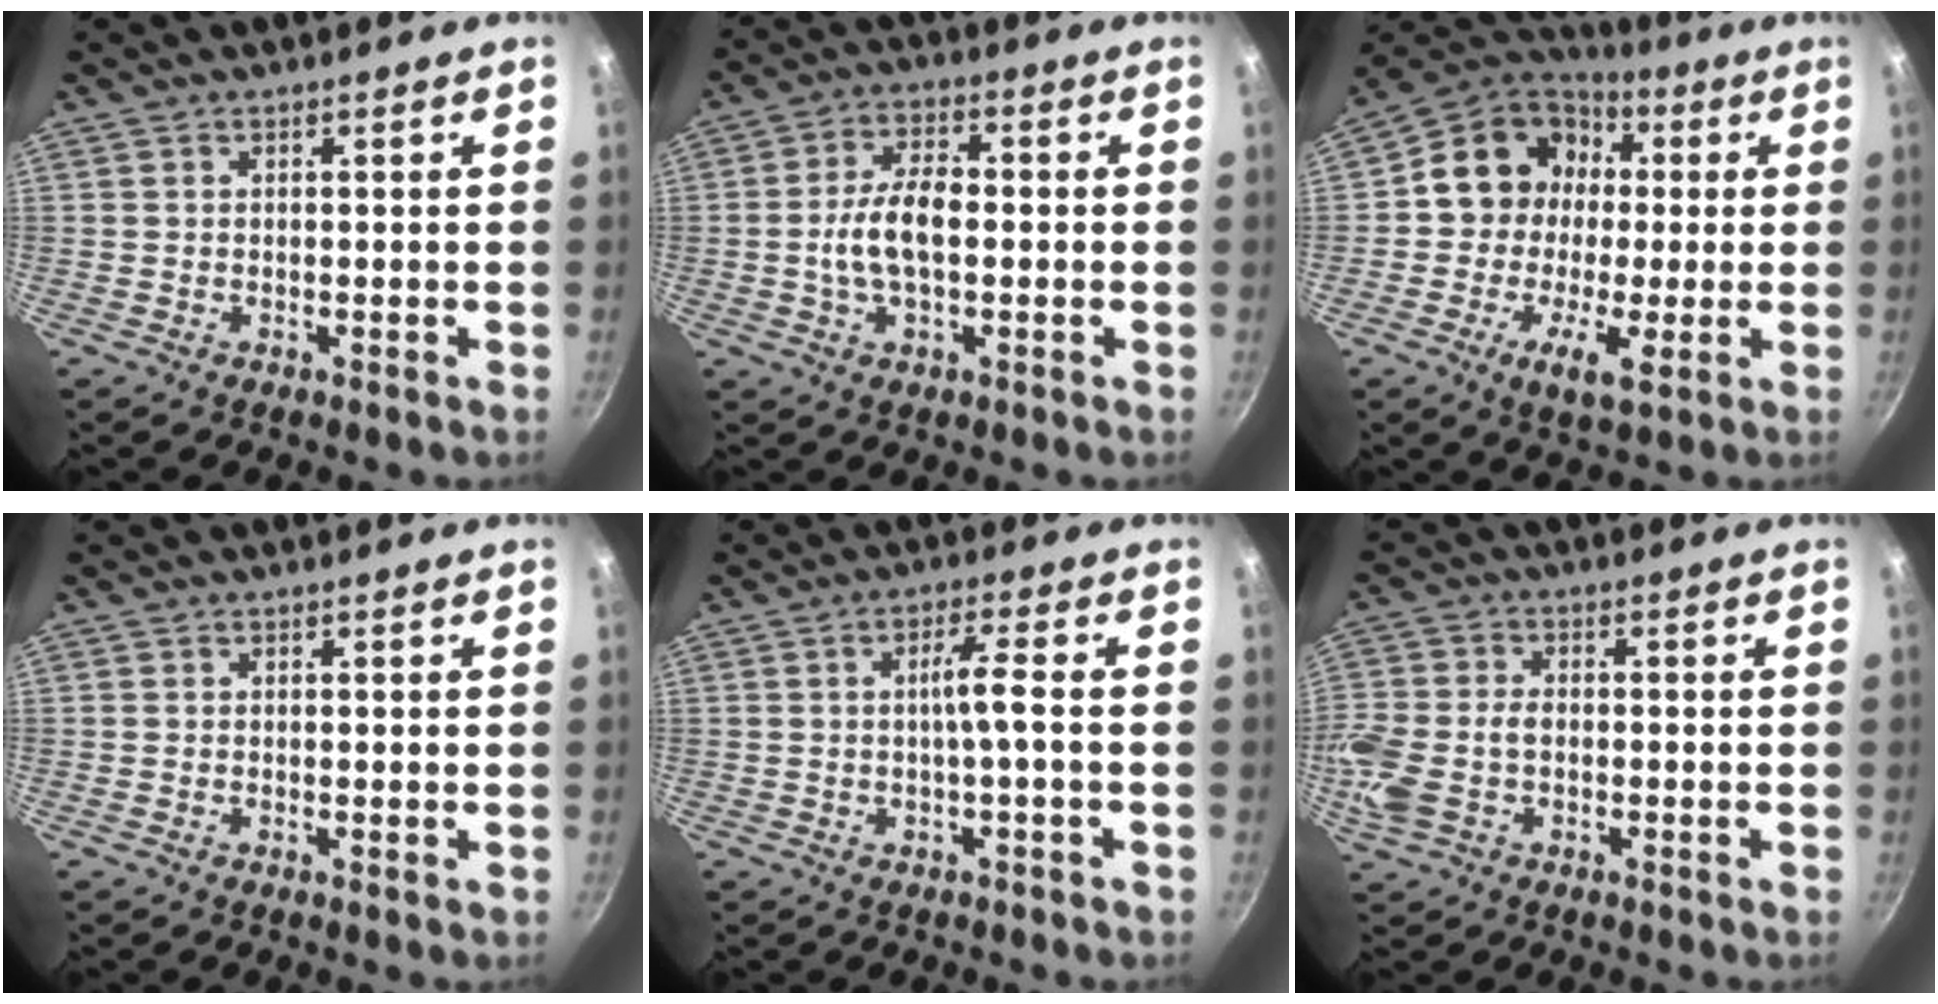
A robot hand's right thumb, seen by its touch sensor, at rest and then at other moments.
{"total": 9.1, "force": [-0.7, 5.0, 7.7], "torque": [-0.135, 0.022, -0.019]}
{"total": 16.3, "force": [1.1, 12.8, 10.0], "torque": [-0.136, 0.024, -0.004]}
{"total": 0.0}
{"total": 4.0, "force": [-0.5, -0.1, 4.0], "torque": [-0.079, 0.011, -0.007]}
{"total": 10.0, "force": [-2.1, 6.8, 7.1], "torque": [-0.169, 0.007, -0.048]}